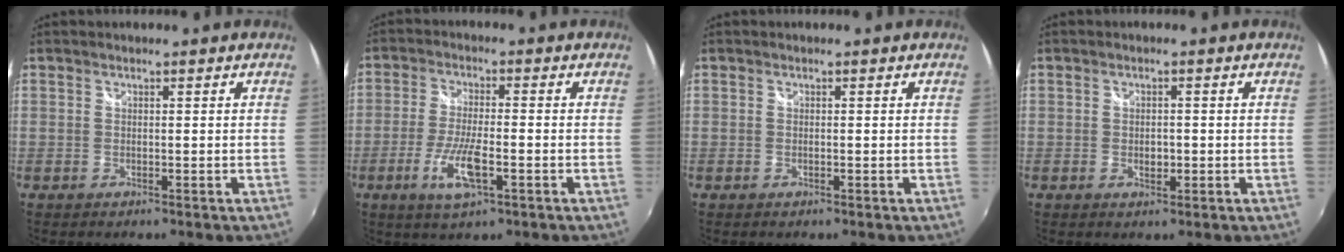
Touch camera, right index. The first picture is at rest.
{"total": 8.1, "force": [-3.2, 1.7, 7.2], "torque": [-0.153, -0.011, -0.062]}
{"total": 0.0}
{"total": 2.1, "force": [-0.4, 1.4, 1.5], "torque": [-0.025, 0.000, -0.007]}